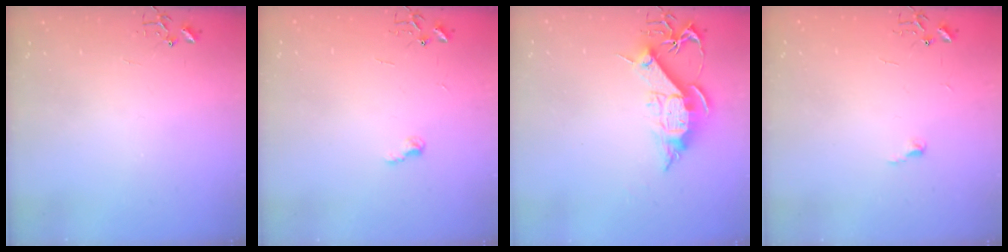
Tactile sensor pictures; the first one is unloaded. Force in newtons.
{"total": 5.9, "press": 5.9, "slide": 0.4}
{"total": 11.4, "press": 11.3, "slide": 1.1}
{"total": 3.4, "press": 3.4, "slide": 0.5}